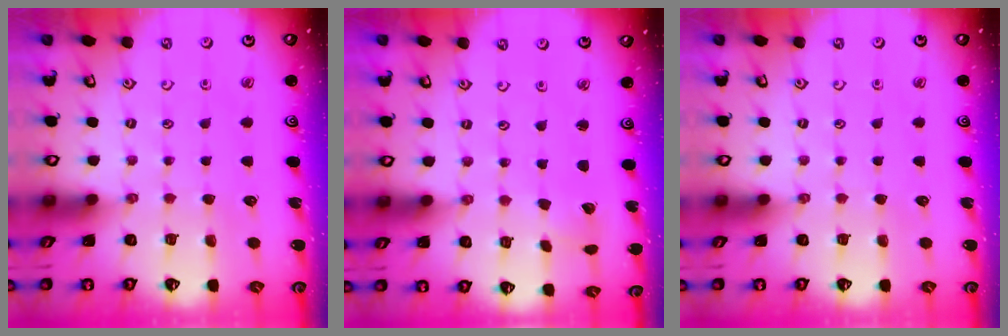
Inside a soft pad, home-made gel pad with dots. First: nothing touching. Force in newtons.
{"total": 2.3, "press": 2.3, "slide": 0.0}
{"total": 0.0}